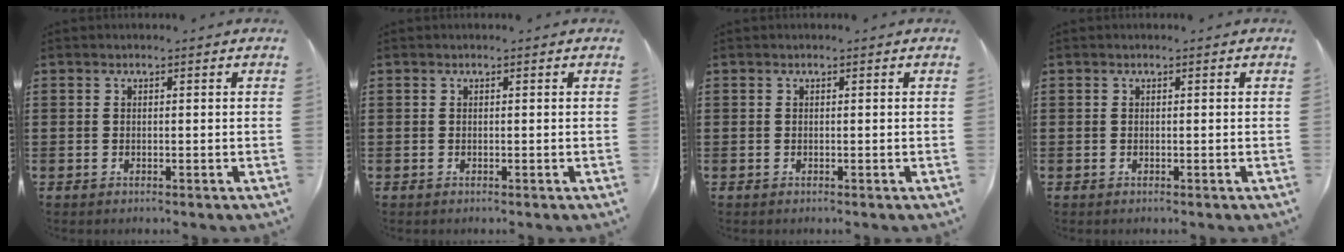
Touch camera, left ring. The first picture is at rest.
{"total": 0.0}
{"total": 0.0}
{"total": 0.0}